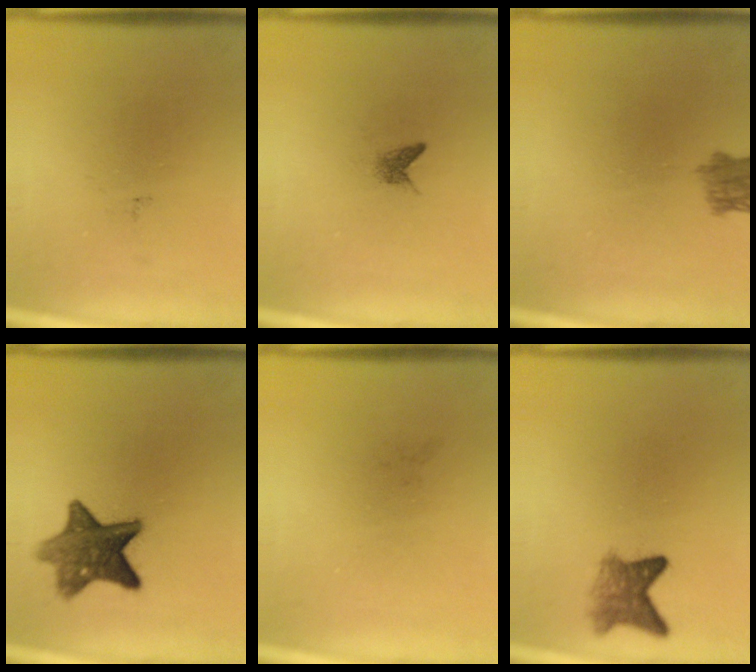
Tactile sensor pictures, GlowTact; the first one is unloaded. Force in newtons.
{"total": 1.0}
{"total": 3.5}
{"total": 9.1}
{"total": 0.0}
{"total": 4.0}